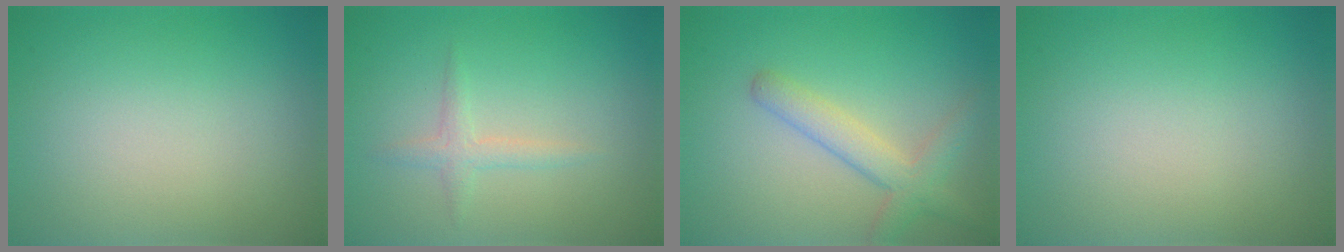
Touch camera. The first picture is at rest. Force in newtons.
{"total": 1.5, "press": 1.5, "slide": 0.1}
{"total": 3.4, "press": 3.4, "slide": 0.2}
{"total": 0.0}